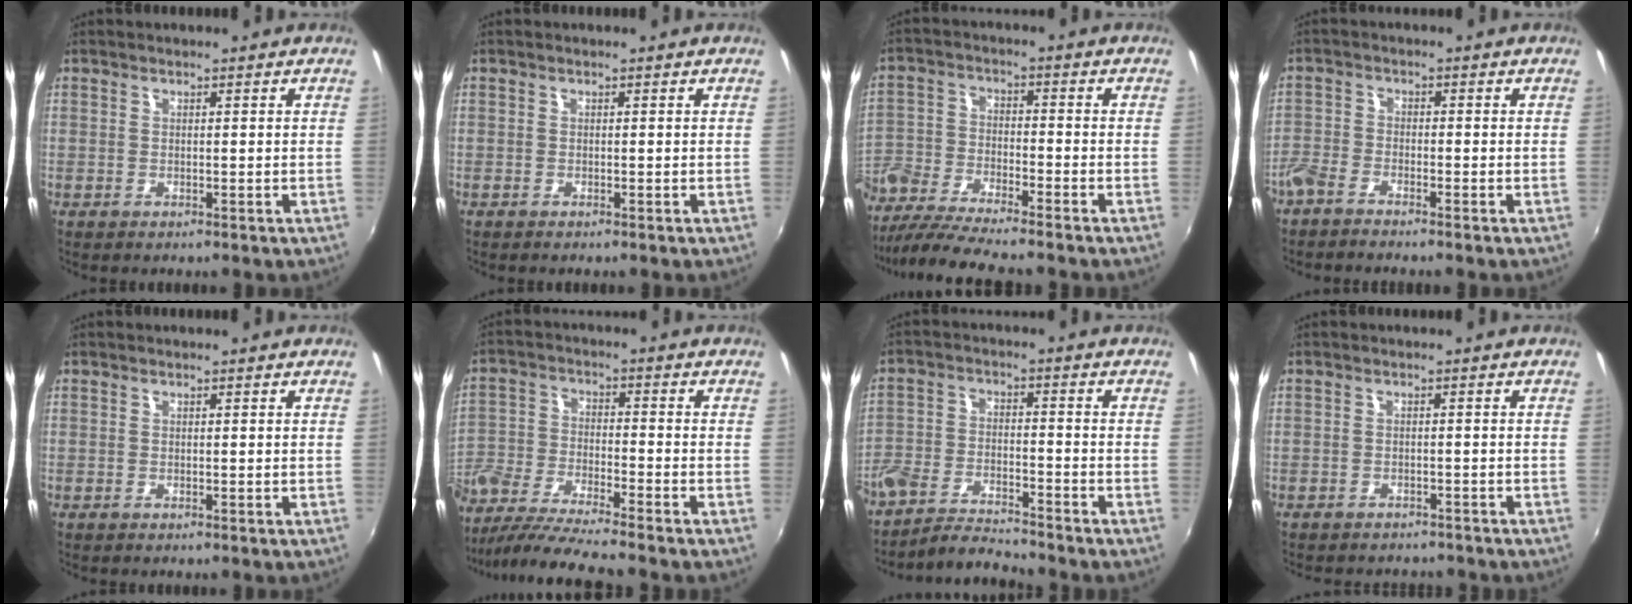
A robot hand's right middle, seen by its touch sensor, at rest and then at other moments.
{"total": 0.0}
{"total": 12.4, "force": [-10.4, 2.2, 6.3], "torque": [-0.142, -0.022, -0.202]}
{"total": 3.6, "force": [-3.2, 1.2, 1.3], "torque": [-0.042, -0.004, -0.069]}
{"total": 0.0}
{"total": 13.3, "force": [-11.1, 1.1, 7.3], "torque": [-0.153, -0.035, -0.214]}
{"total": 7.8, "force": [-7.2, 1.6, 2.6], "torque": [-0.068, -0.002, -0.141]}
{"total": 5.2, "force": [-4.7, 1.8, 1.3], "torque": [-0.035, -0.013, -0.065]}